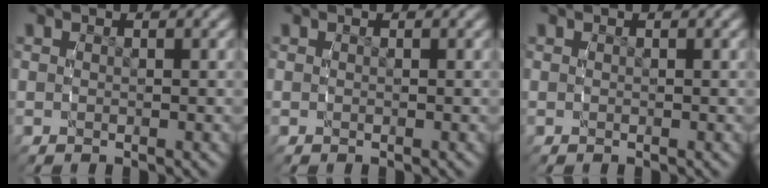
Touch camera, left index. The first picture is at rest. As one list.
[{"total": 0.0}, {"total": 0.0}]